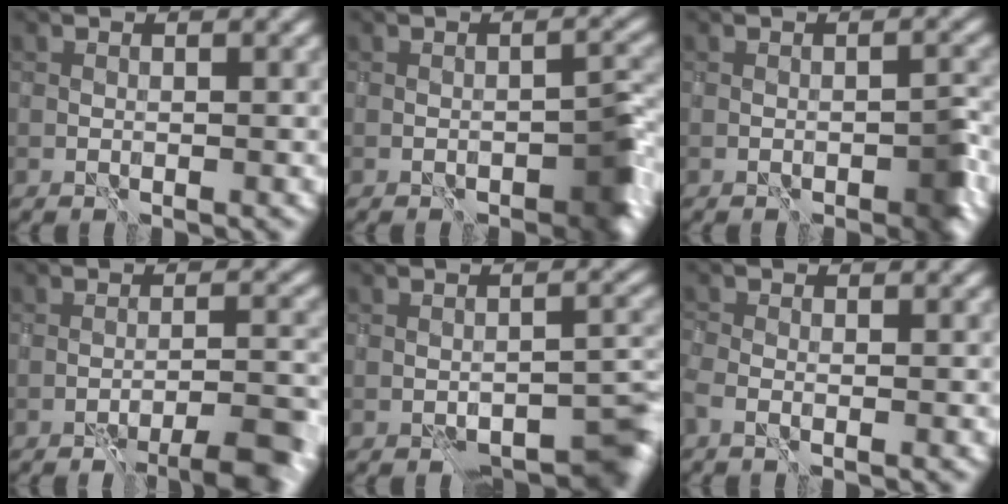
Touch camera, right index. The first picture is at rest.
{"total": 4.5, "force": [-2.6, 1.6, 3.3], "torque": [-0.035, 0.011, -0.032]}
{"total": 3.1, "force": [-1.7, 1.1, 2.3], "torque": [-0.029, 0.004, -0.023]}
{"total": 7.6, "force": [-6.1, 2.0, 4.1], "torque": [-0.046, 0.009, -0.073]}
{"total": 7.2, "force": [-5.6, 2.7, 3.6], "torque": [-0.032, -0.003, -0.061]}
{"total": 1.3, "force": [-0.7, 0.6, 0.9], "torque": [-0.011, -0.006, -0.016]}